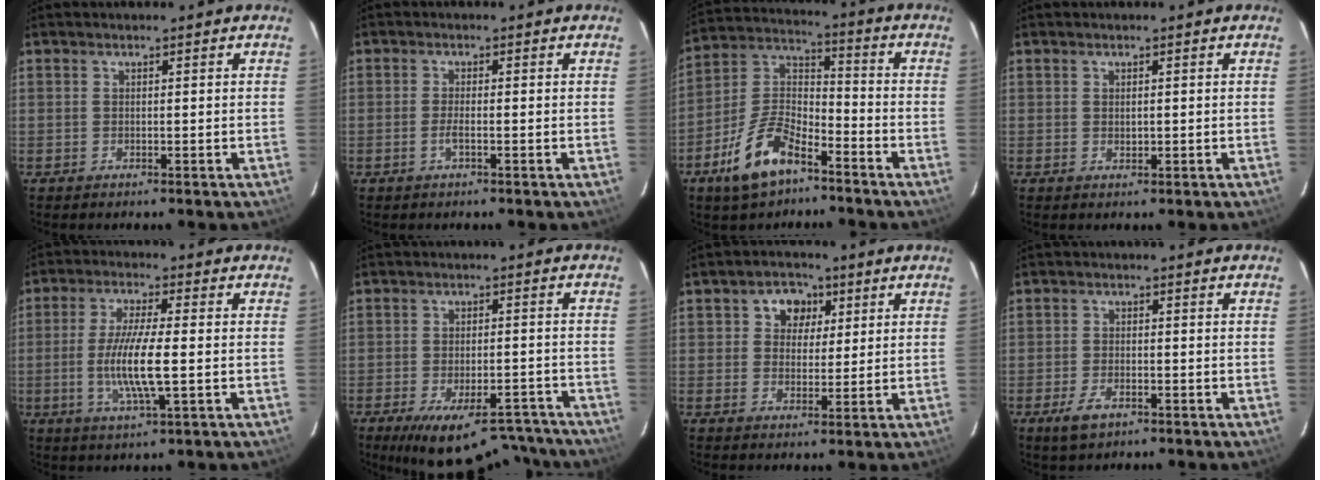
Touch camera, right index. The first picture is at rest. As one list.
[{"total": 1.8, "force": [-0.8, 0.1, 1.6], "torque": [-0.033, 0.001, -0.016]}, {"total": 13.3, "force": [-8.1, 5.9, 8.8], "torque": [-0.185, 0.017, -0.148]}, {"total": 0.8, "force": [0.2, 0.5, 0.5], "torque": [-0.007, 0.002, 0.006]}, {"total": 9.8, "force": [-1.5, 1.1, 9.6], "torque": [-0.186, -0.008, -0.031]}, {"total": 17.4, "force": [-14.0, 6.4, 7.9], "torque": [-0.144, -0.004, -0.179]}, {"total": 5.8, "force": [2.1, 5.0, 2.3], "torque": [-0.029, 0.014, 0.032]}, {"total": 4.4, "force": [-2.6, 2.1, 2.9], "torque": [-0.070, -0.006, -0.046]}]